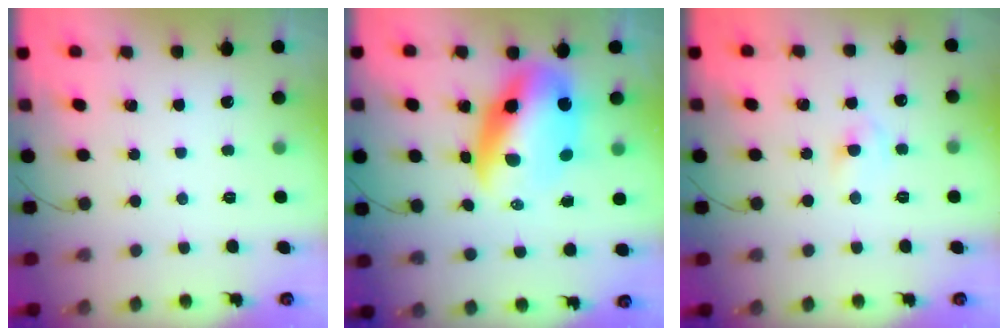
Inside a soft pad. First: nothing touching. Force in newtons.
{"total": 12.5, "press": 12.1, "slide": 3.1}
{"total": 4.5, "press": 4.3, "slide": 1.3}